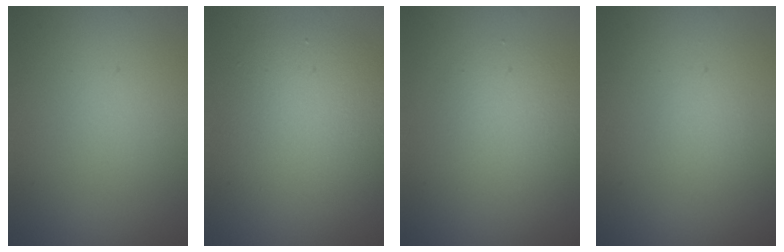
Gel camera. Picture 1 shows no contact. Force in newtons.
{"total": 5.6, "press": 5.6, "slide": 0.5}
{"total": 3.0, "press": 3.0, "slide": 0.2}
{"total": 0.6, "press": 0.6, "slide": 0.1}